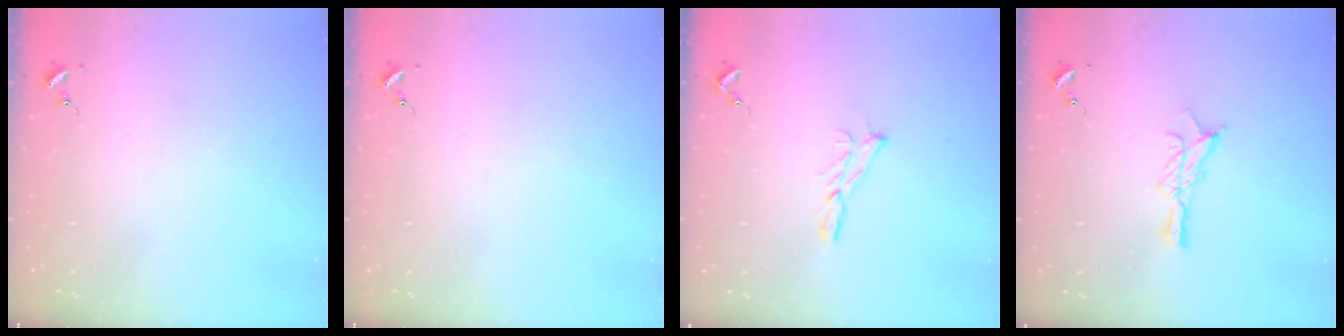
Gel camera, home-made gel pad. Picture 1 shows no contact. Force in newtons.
{"total": 0.0}
{"total": 6.9, "press": 6.9, "slide": 0.3}
{"total": 9.5, "press": 9.5, "slide": 0.4}